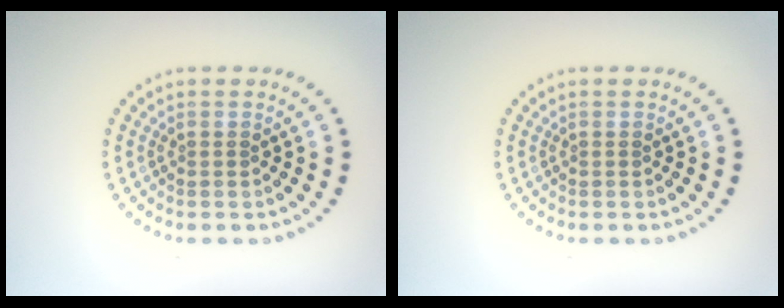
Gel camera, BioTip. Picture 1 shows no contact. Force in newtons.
{"total": 0.0}